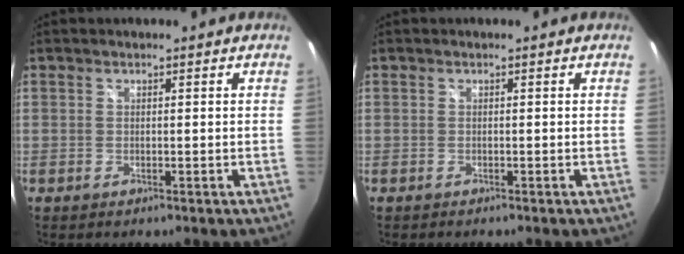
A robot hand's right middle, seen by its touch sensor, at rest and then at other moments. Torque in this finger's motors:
{"motor_torque": [0.14, -0.09, 0.02, -0.01]}